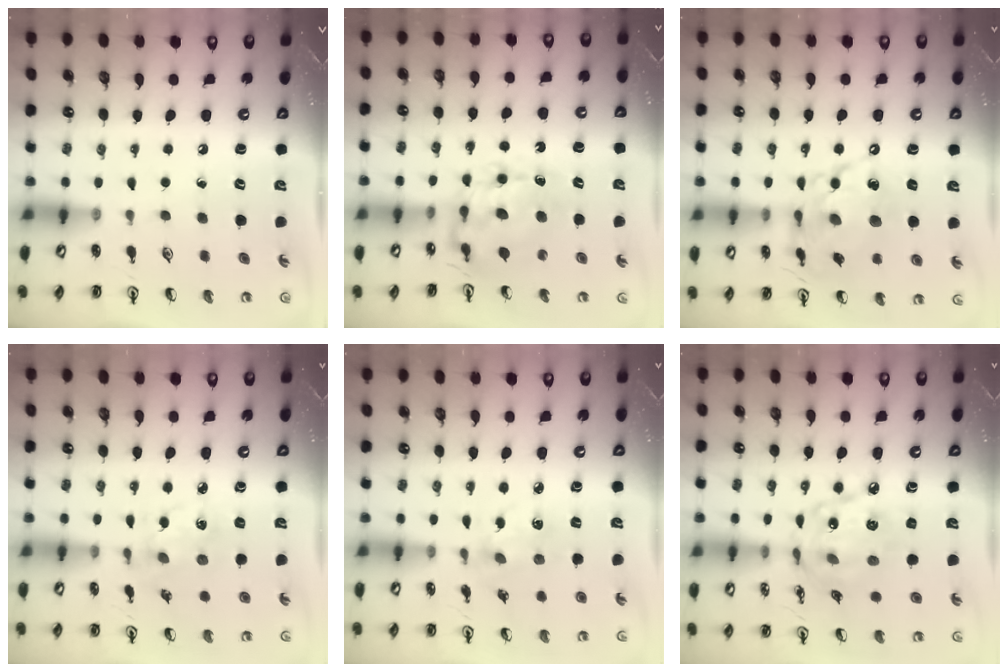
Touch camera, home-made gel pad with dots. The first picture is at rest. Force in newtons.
{"total": 7.7, "press": 7.7, "slide": 0.6}
{"total": 12.7, "press": 12.7, "slide": 1.0}
{"total": 2.7, "press": 2.6, "slide": 0.8}
{"total": 3.9, "press": 3.8, "slide": 0.3}
{"total": 15.5, "press": 15.4, "slide": 0.9}